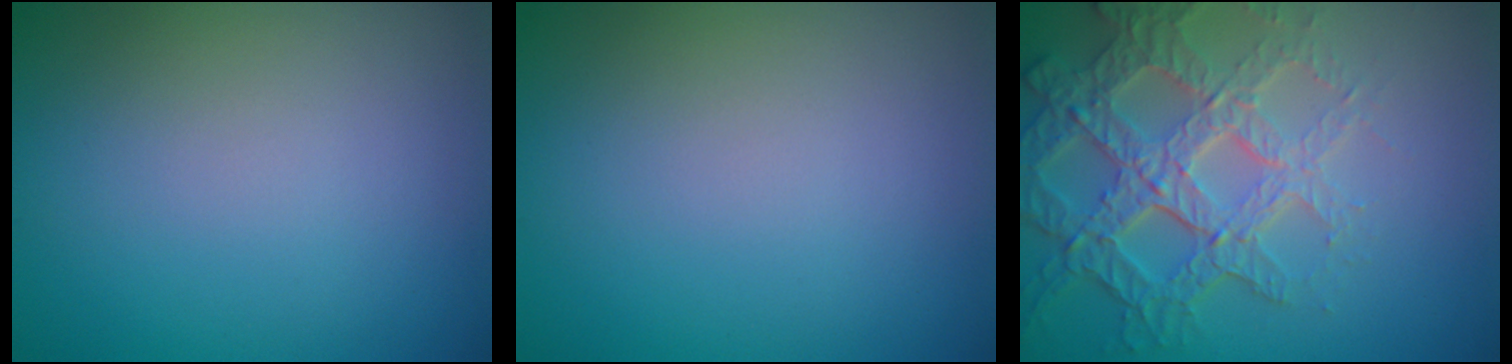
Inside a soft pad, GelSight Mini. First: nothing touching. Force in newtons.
{"total": 0.0}
{"total": 6.9, "press": 5.0, "slide": 4.8}